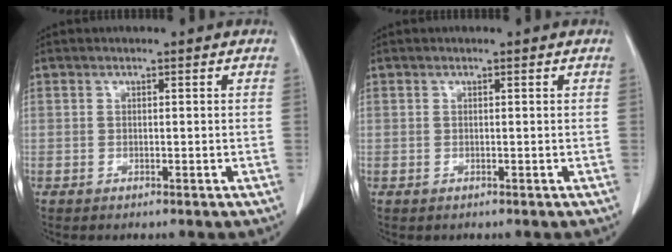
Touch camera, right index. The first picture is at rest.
{"total": 0.0}